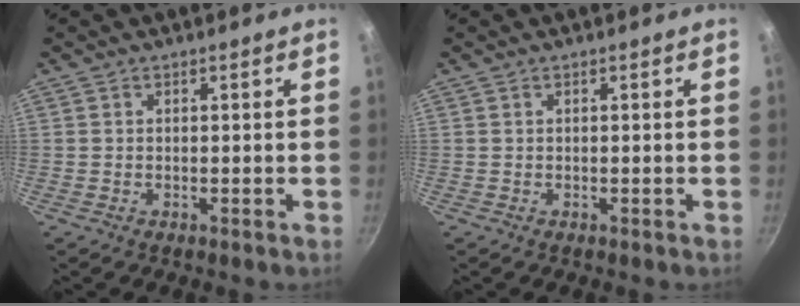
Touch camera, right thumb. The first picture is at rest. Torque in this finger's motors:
{"motor_torque": [0.00, 0.00, 0.00, 0.00, 0.00]}